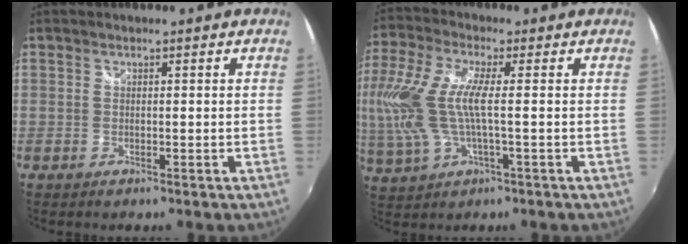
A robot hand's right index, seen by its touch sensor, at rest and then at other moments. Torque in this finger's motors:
{"motor_torque": [1.84, 0.03, 0.90, 0.21]}